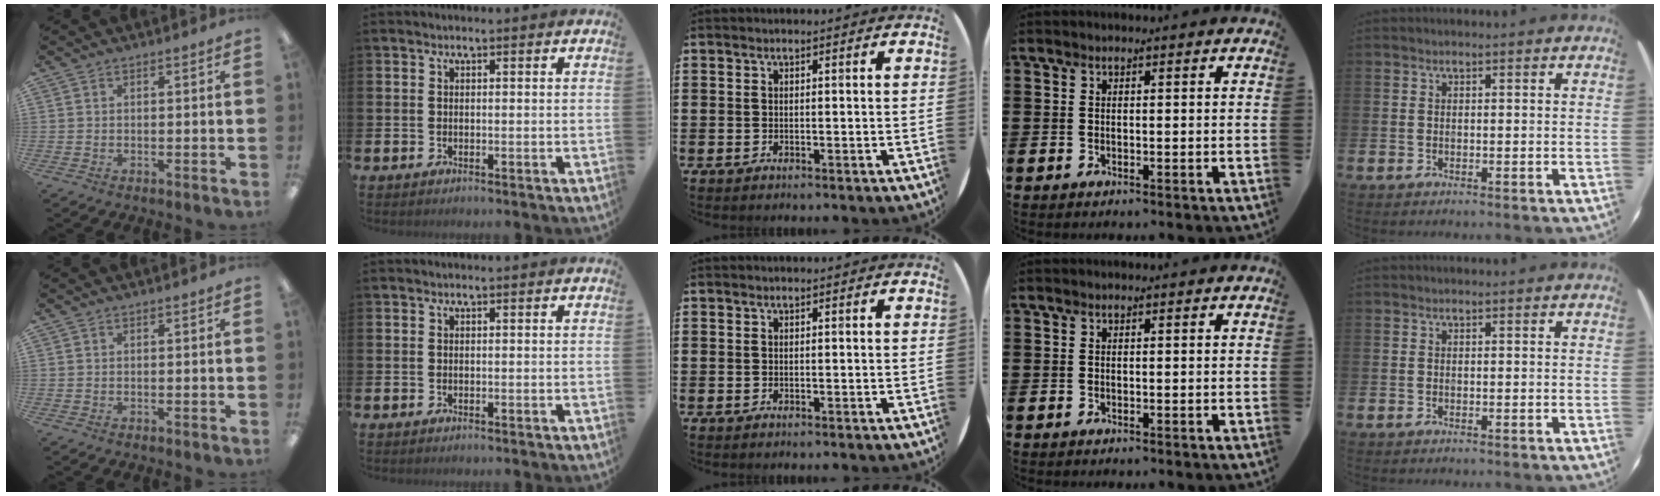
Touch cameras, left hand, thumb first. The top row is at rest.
{}